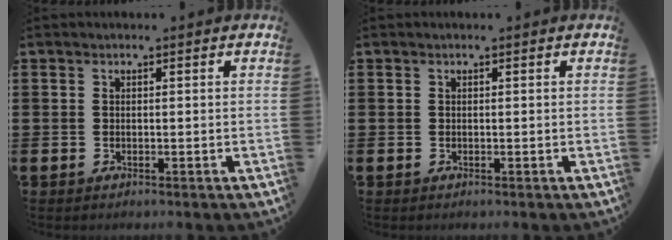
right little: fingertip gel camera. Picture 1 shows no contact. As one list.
[{"total": 0.0}]